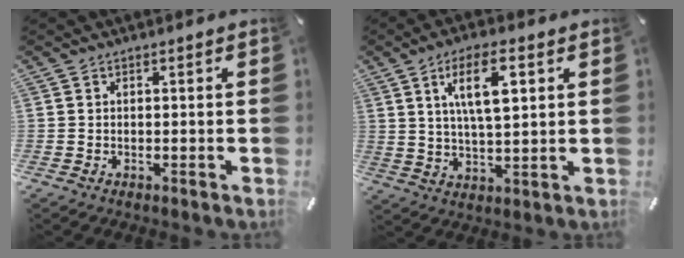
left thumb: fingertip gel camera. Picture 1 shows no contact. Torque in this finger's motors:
{"motor_torque": [1.81, 1.99, 1.52, -1.26, 0.36]}